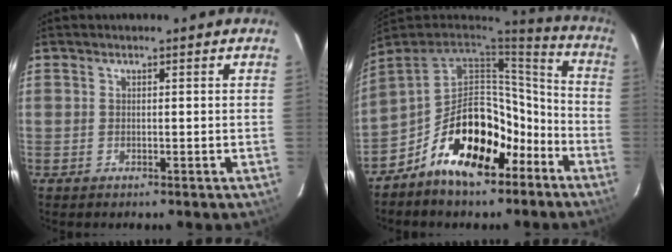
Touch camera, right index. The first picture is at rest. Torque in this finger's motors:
{"motor_torque": [1.80, -0.34, 0.80, 0.05]}